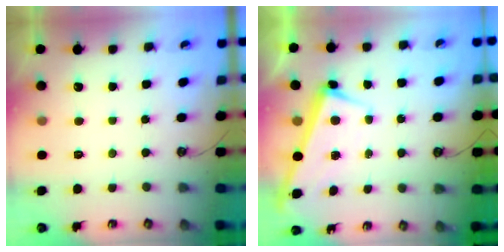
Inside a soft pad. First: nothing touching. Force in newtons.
{"total": 2.8, "press": 2.7, "slide": 0.4}